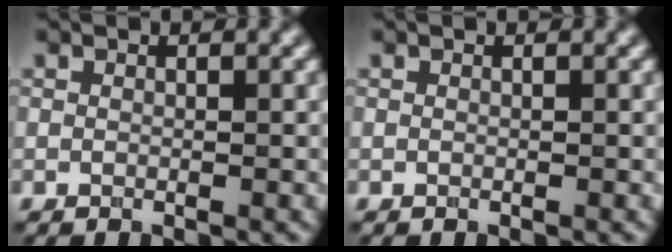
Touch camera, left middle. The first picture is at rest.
{"total": 0.0}